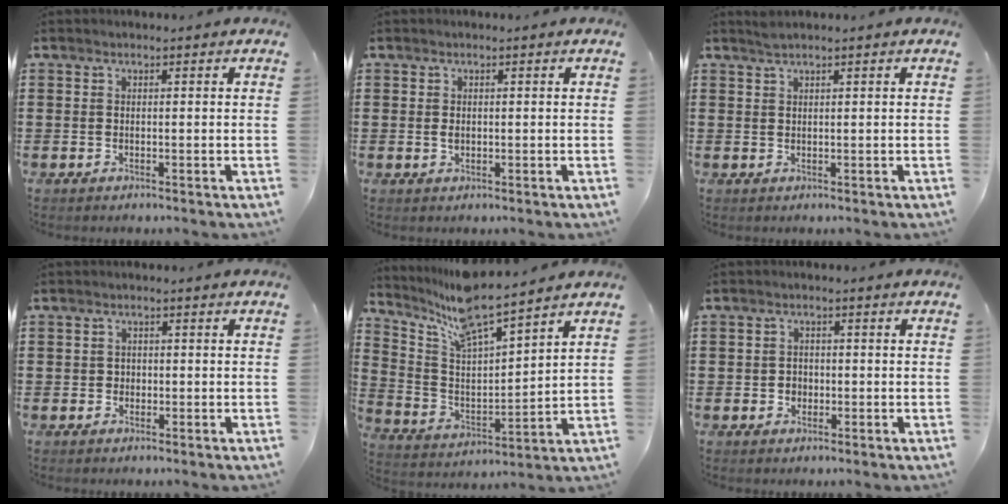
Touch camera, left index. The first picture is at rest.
{"total": 1.0, "force": [0.1, 0.6, 0.8], "torque": [-0.017, 0.003, 0.002]}
{"total": 1.3, "force": [1.0, 0.0, 0.8], "torque": [-0.018, -0.001, 0.020]}
{"total": 1.1, "force": [0.0, 1.0, 0.3], "torque": [-0.009, 0.006, -0.001]}
{"total": 8.7, "force": [7.5, 0.7, 4.4], "torque": [-0.115, -0.043, 0.127]}
{"total": 1.7, "force": [-0.3, 1.6, 0.5], "torque": [-0.015, 0.005, -0.008]}